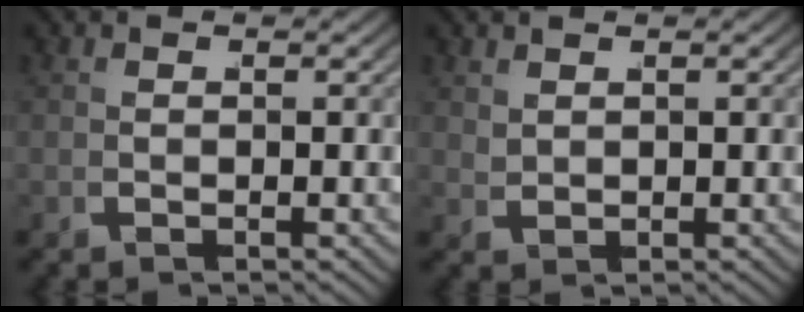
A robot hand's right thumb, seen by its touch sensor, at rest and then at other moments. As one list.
[{"total": 1.3, "force": [1.3, -0.3, 0.0], "torque": [0.005, 0.008, 0.029]}]